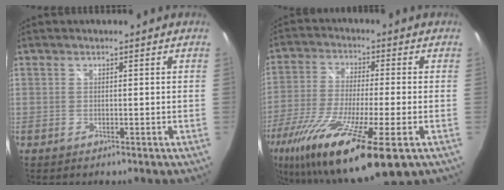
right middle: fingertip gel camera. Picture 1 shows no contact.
{"total": 22.4, "force": [-12.5, 3.9, 18.1], "torque": [-0.362, -0.073, -0.222]}